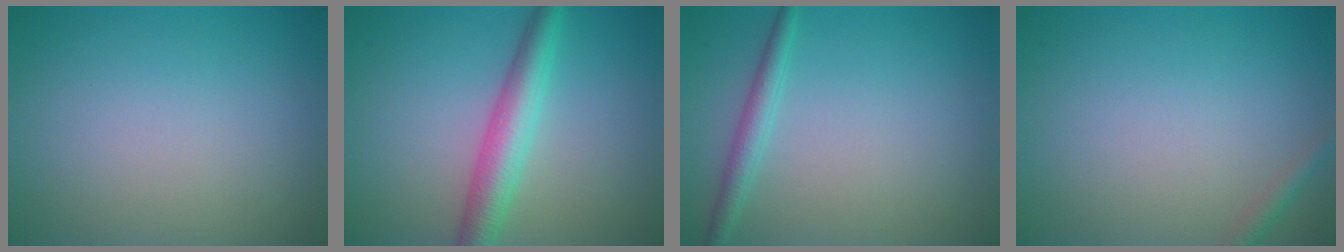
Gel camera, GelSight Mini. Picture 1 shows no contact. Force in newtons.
{"total": 4.3, "press": 4.3, "slide": 0.1}
{"total": 1.9, "press": 1.9, "slide": 0.2}
{"total": 1.2, "press": 1.2, "slide": 0.1}